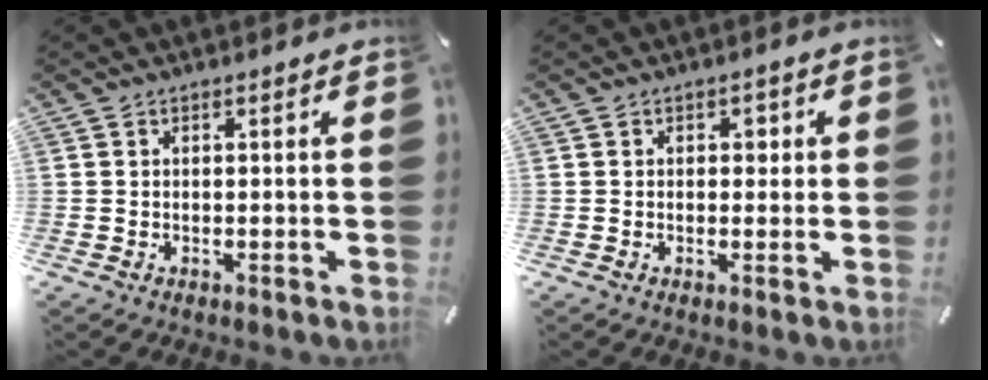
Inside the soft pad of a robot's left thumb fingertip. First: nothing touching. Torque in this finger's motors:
{"motor_torque": [0.32, 0.55, -0.03, -0.11, 0.00]}